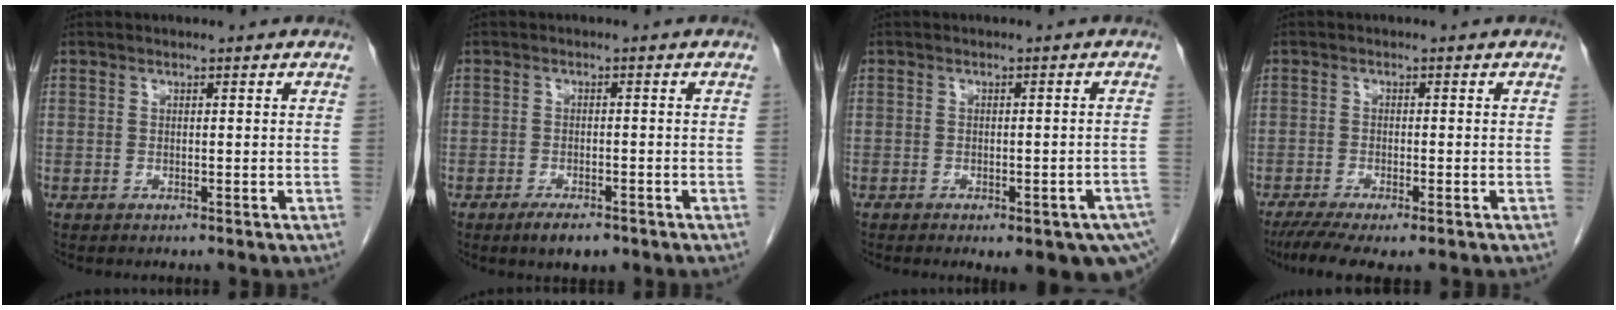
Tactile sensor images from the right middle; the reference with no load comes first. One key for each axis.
{"total": 4.9, "fx": -3.4, "fy": 1.7, "fz": 3.1, "tx": -0.053, "ty": -0.003, "tz": -0.049}
{"total": 11.8, "fx": -7.7, "fy": 3.9, "fz": 8.0, "tx": -0.068, "ty": 0.001, "tz": -0.085}
{"total": 7.9, "fx": -5.9, "fy": 1.5, "fz": 5.0, "tx": -0.079, "ty": -0.018, "tz": -0.094}